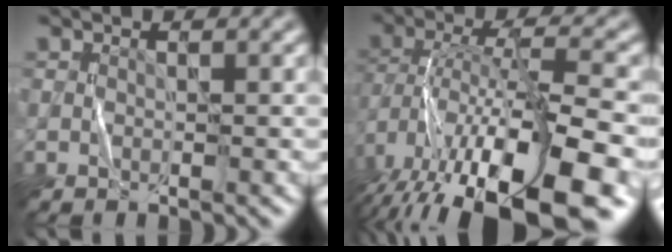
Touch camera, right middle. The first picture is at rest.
{"total": 16.1, "force": [-7.9, 5.1, 13.1], "torque": [-0.238, -0.005, -0.123]}